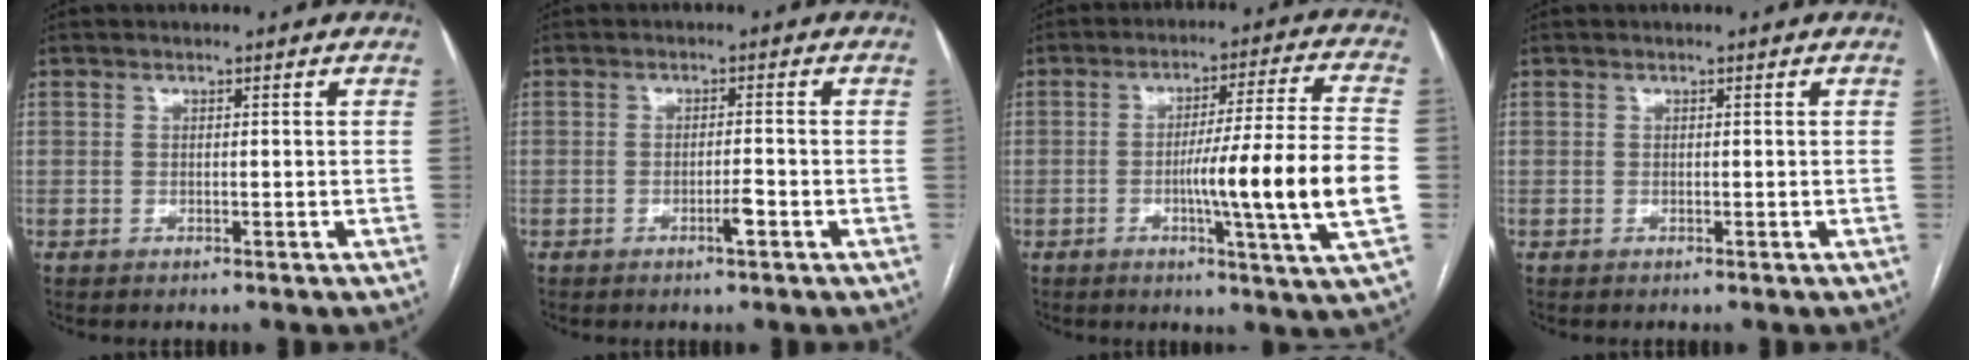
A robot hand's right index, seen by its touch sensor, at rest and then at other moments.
{"total": 2.0, "force": [-1.1, -0.1, 1.7], "torque": [-0.027, -0.002, -0.019]}
{"total": 15.6, "force": [-2.9, -1.6, 15.3], "torque": [-0.242, -0.010, -0.051]}
{"total": 0.0}